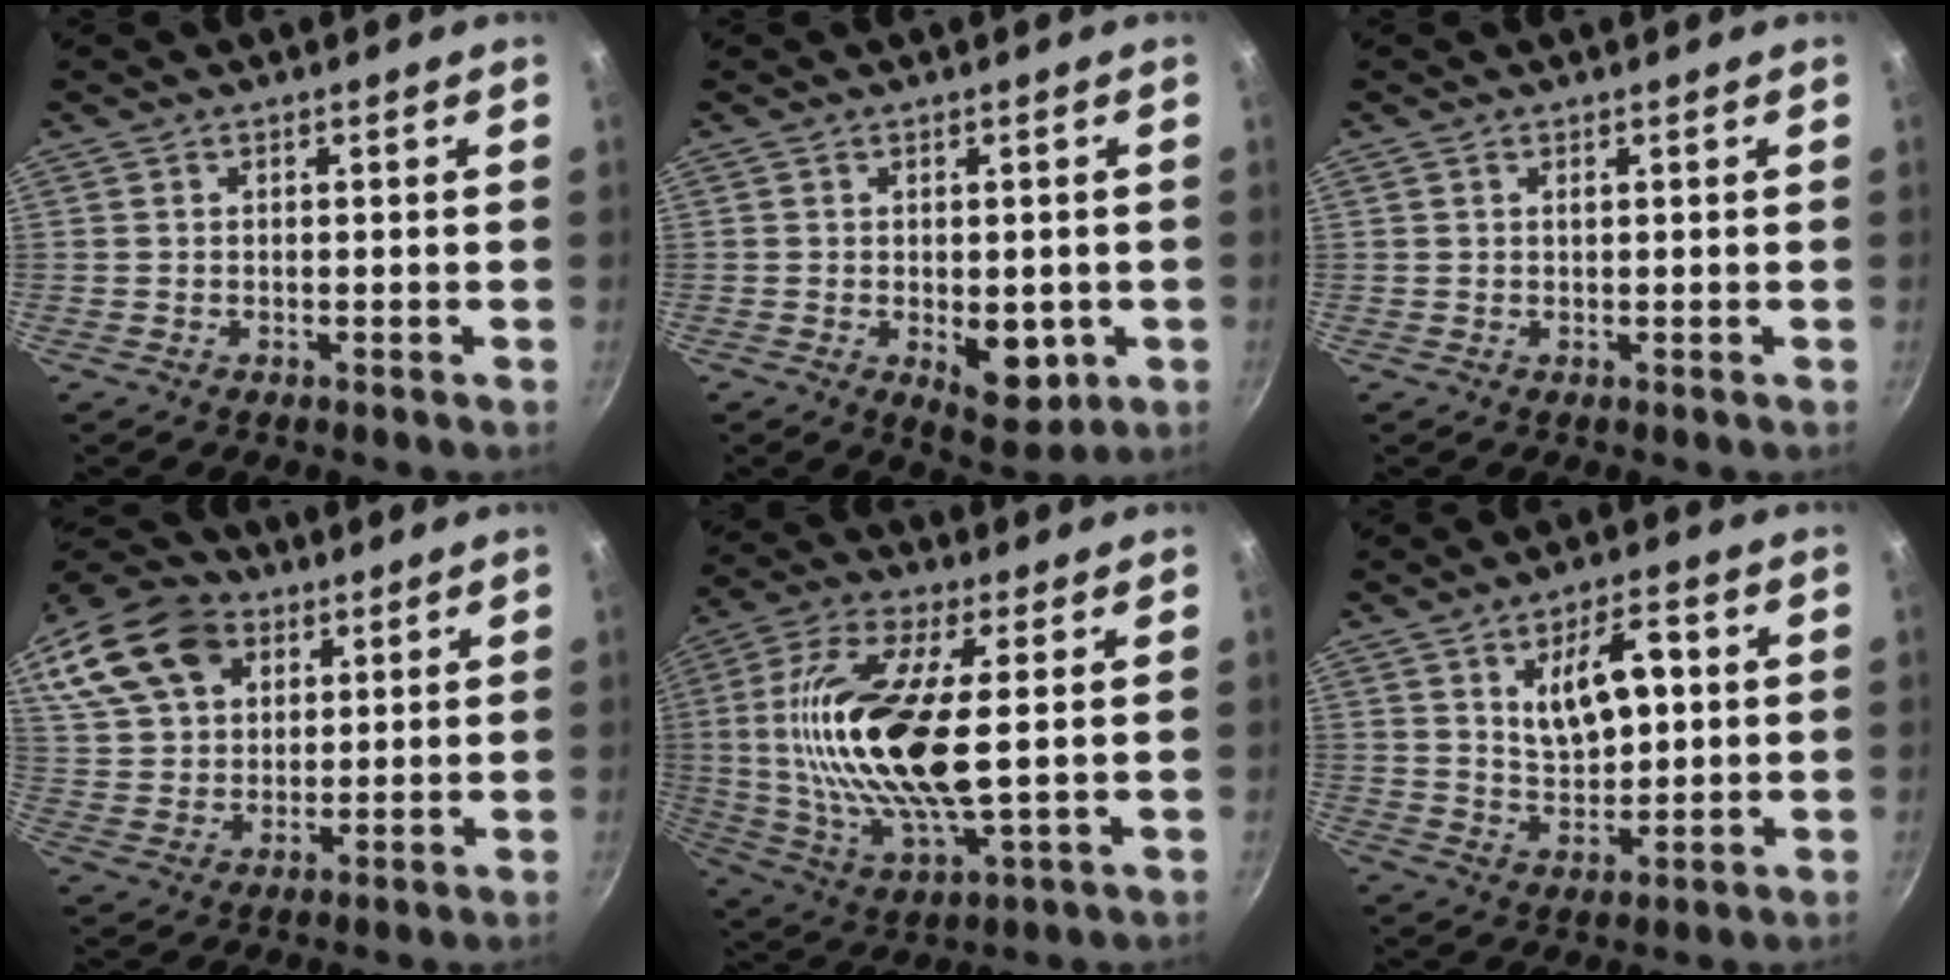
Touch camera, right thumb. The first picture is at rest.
{"total": 8.0, "force": [-1.5, 4.3, 6.5], "torque": [-0.062, -0.011, -0.011]}
{"total": 0.5, "force": [0.3, 0.3, 0.4], "torque": [-0.006, 0.001, 0.004]}
{"total": 19.0, "force": [9.0, 13.3, 10.2], "torque": [-0.195, 0.009, 0.164]}
{"total": 20.4, "force": [2.1, 7.1, 19.0], "torque": [-0.390, -0.008, 0.038]}
{"total": 10.9, "force": [2.6, 5.7, 8.9], "torque": [-0.125, -0.009, 0.053]}